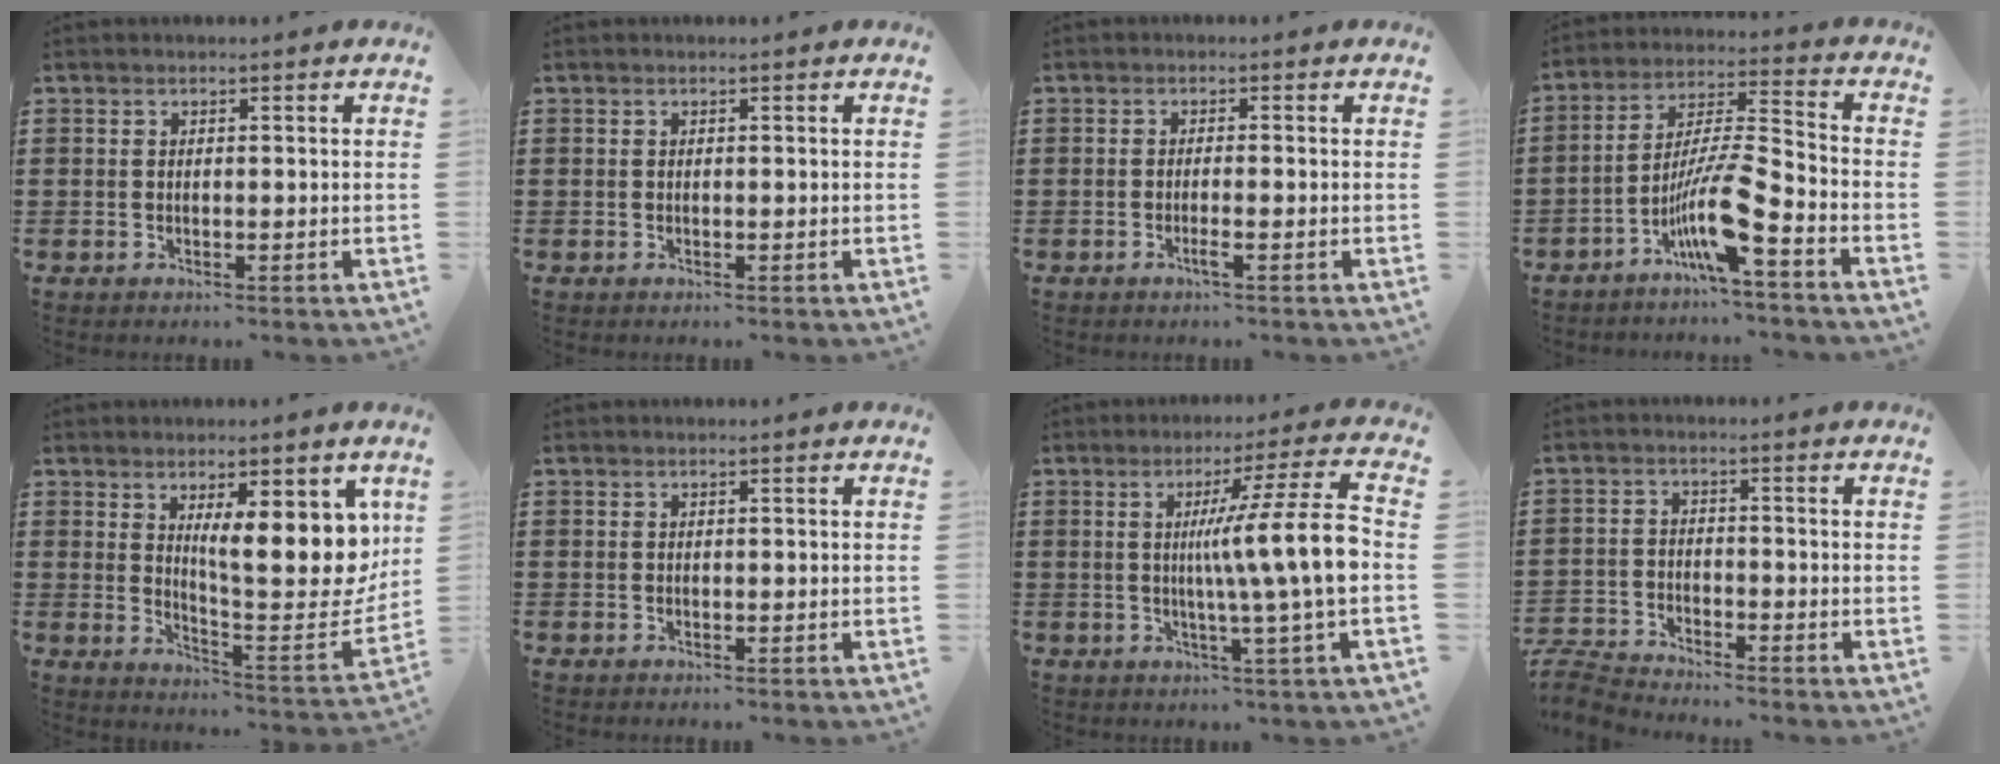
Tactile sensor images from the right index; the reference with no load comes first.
{"total": 0.0}
{"total": 1.8, "force": [-1.0, -0.1, 1.5], "torque": [-0.032, -0.008, -0.021]}
{"total": 10.1, "force": [-5.8, 0.7, 8.2], "torque": [-0.168, -0.009, -0.114]}
{"total": 11.7, "force": [4.4, 3.9, 10.2], "torque": [-0.140, -0.030, 0.072]}
{"total": 0.0}
{"total": 12.7, "force": [-0.1, 0.0, 12.7], "torque": [-0.201, -0.013, -0.013]}
{"total": 4.0, "force": [-4.0, 0.4, 0.3], "torque": [-0.024, -0.004, -0.087]}